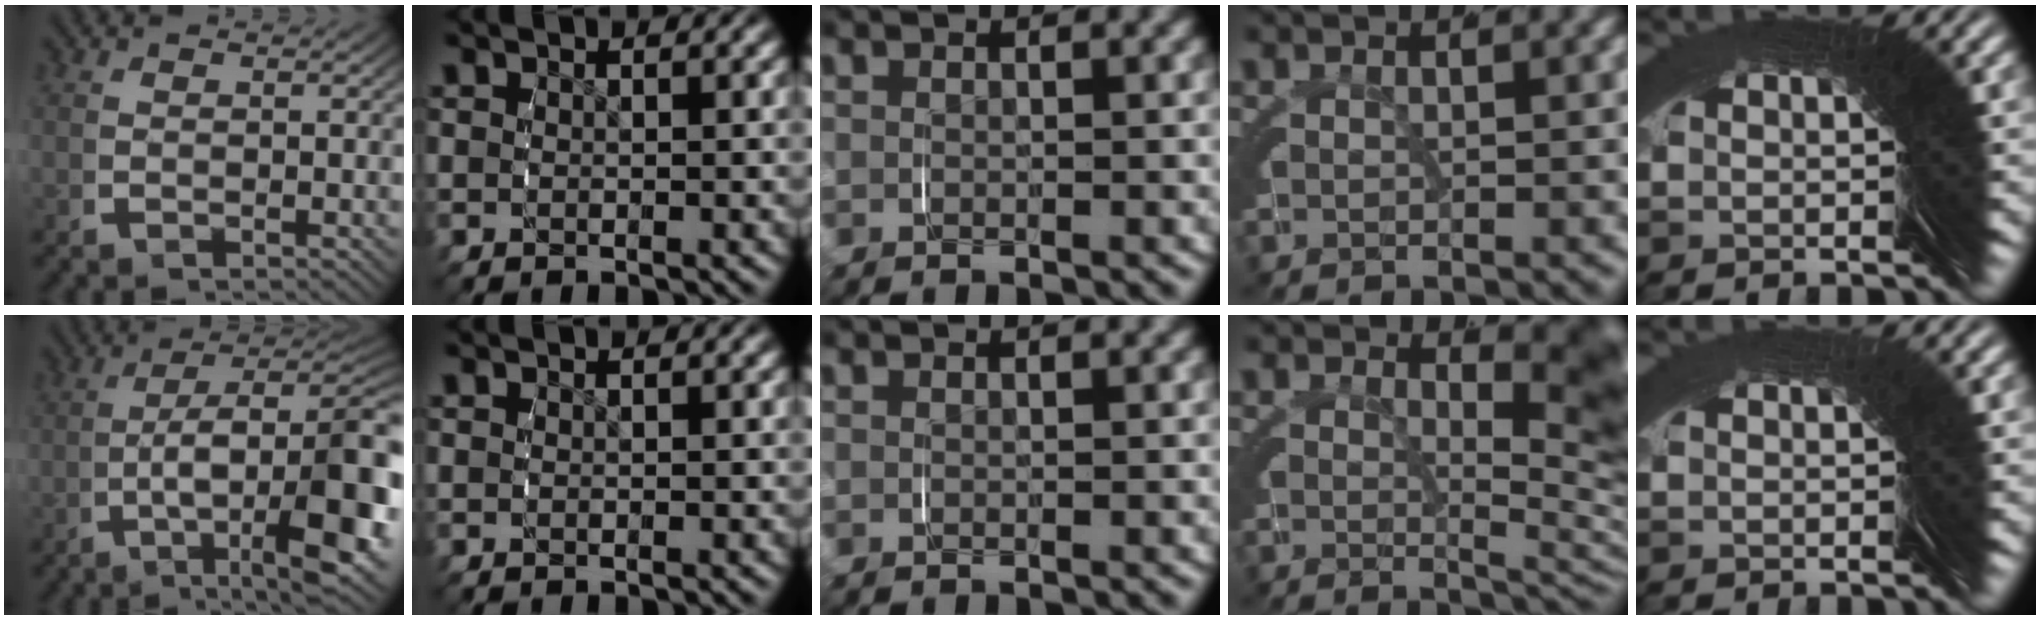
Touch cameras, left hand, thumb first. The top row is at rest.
{"thumb": {"total": 12.5, "force": [-2.0, 6.2, 10.7], "torque": [-0.187, -0.055, -0.011]}, "ring": {"total": 7.3, "force": [0.6, 2.2, 6.9], "torque": [-0.043, -0.002, 0.009]}, "little": {"total": 0.8, "force": [0.3, -0.2, -0.8], "torque": [0.013, 0.005, 0.003]}}